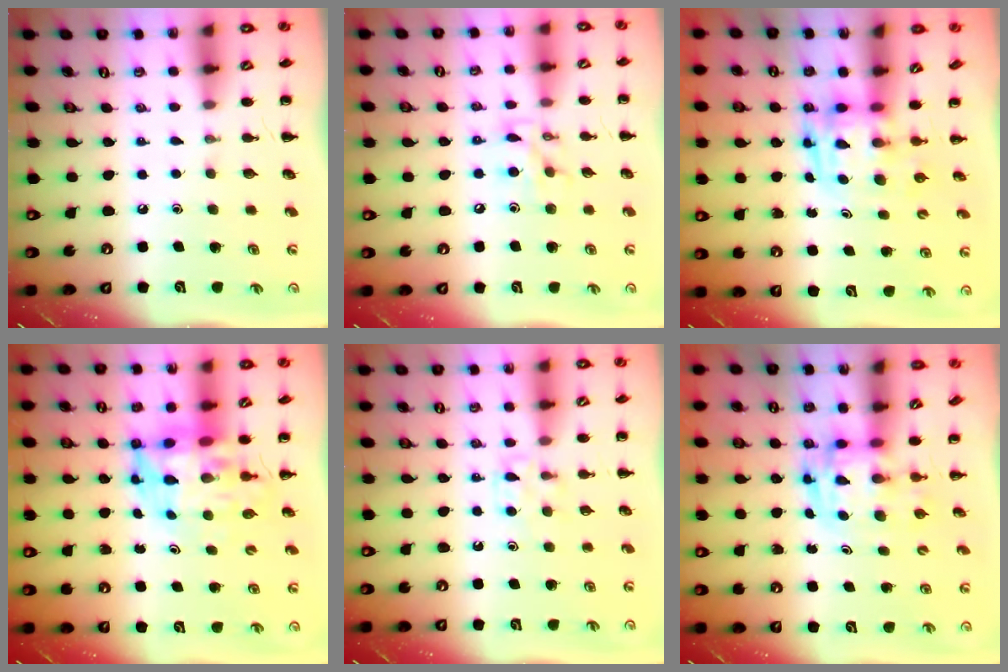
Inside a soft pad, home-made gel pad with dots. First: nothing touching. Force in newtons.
{"total": 9.5, "press": 9.5, "slide": 0.5}
{"total": 3.9, "press": 3.8, "slide": 0.7}
{"total": 8.0, "press": 7.7, "slide": 2.2}
{"total": 5.2, "press": 4.9, "slide": 1.7}
{"total": 2.9, "press": 2.9, "slide": 0.5}